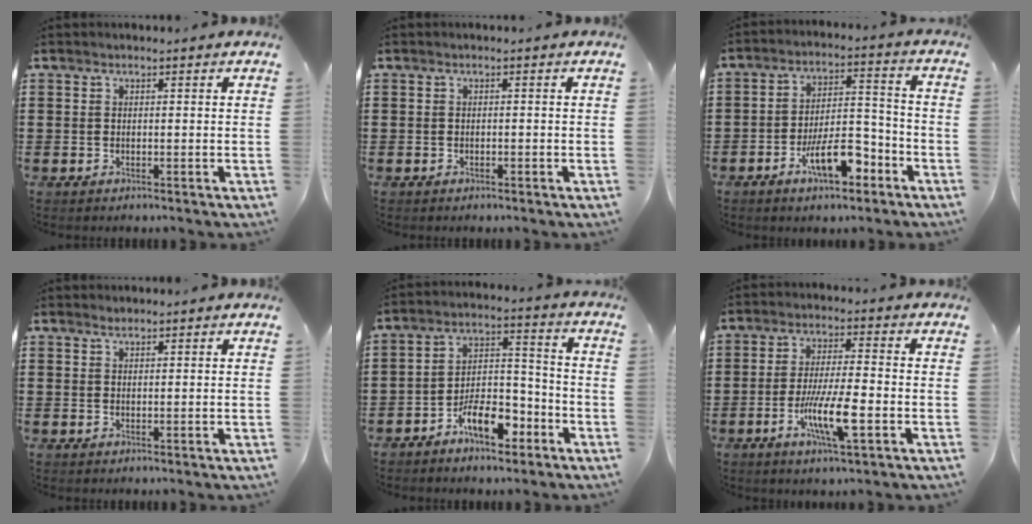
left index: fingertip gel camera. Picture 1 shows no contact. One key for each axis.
{"total": 0.7, "fx": -0.6, "fy": 0.2, "fz": 0.2, "tx": -0.008, "ty": -0.003, "tz": -0.012}
{"total": 10.0, "fx": -5.4, "fy": 3.8, "fz": 7.5, "tx": -0.125, "ty": 0.012, "tz": -0.097}
{"total": 0.9, "fx": 0.7, "fy": 0.2, "fz": 0.4, "tx": -0.009, "ty": 0.001, "tz": 0.014}
{"total": 8.9, "fx": -5.8, "fy": 3.7, "fz": 5.6, "tx": -0.100, "ty": 0.019, "tz": -0.105}
{"total": 8.5, "fx": -3.0, "fy": 1.6, "fz": 7.8, "tx": -0.160, "ty": -0.011, "tz": -0.059}